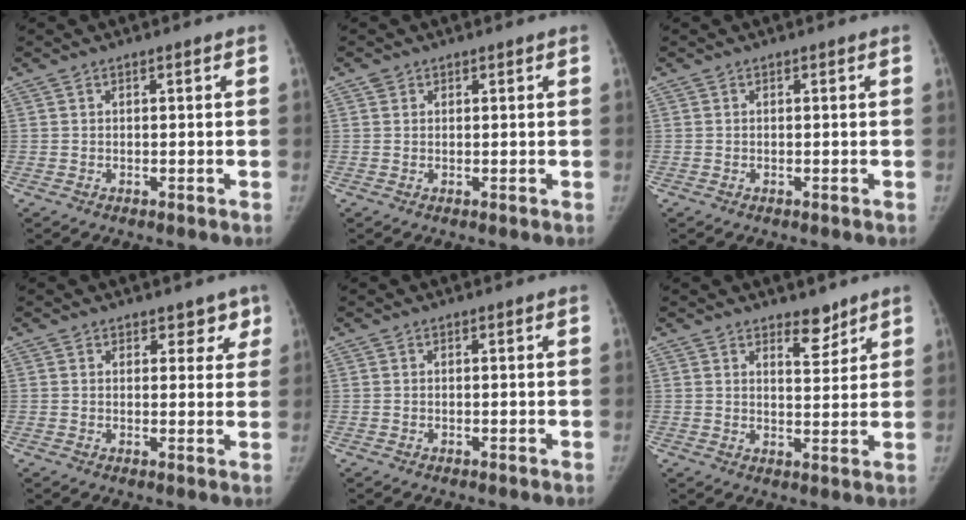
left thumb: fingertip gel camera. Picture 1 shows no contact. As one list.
[{"total": 0.9, "force": [0.5, 0.8, 0.1], "torque": [0.011, -0.002, 0.006]}, {"total": 0.0}, {"total": 3.7, "force": [2.5, 2.5, 1.1], "torque": [0.030, -0.010, 0.028]}, {"total": 0.0}, {"total": 4.5, "force": [3.5, 2.0, 2.0], "torque": [-0.009, -0.028, 0.054]}]